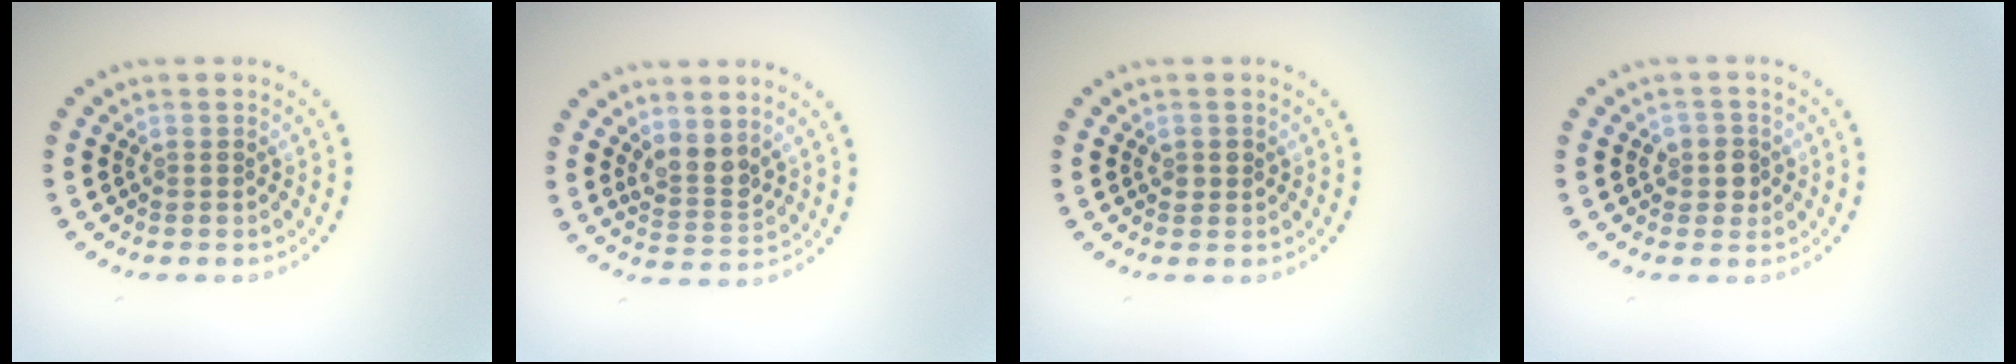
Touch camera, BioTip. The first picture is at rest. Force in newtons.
{"total": 2.3, "press": 1.9, "slide": 1.3}
{"total": 0.9, "press": 0.8, "slide": 0.1}
{"total": 1.8, "press": 1.6, "slide": 0.9}